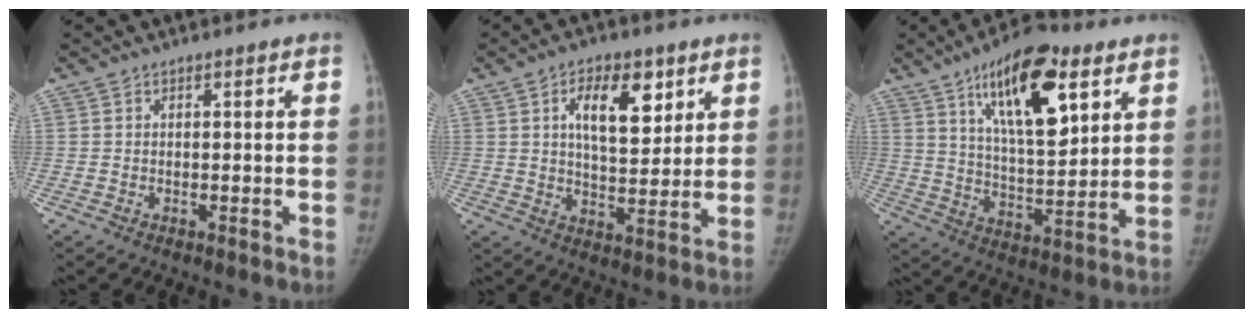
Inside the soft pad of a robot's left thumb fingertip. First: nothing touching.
{"total": 11.3, "force": [4.8, 5.8, 8.4], "torque": [-0.101, -0.025, 0.079]}
{"total": 19.0, "force": [9.3, 7.2, 14.9], "torque": [-0.205, -0.040, 0.156]}